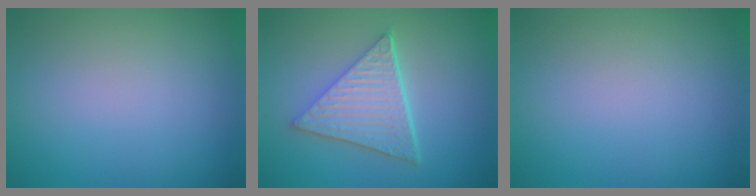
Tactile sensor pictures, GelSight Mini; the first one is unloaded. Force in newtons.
{"total": 5.9, "press": 4.4, "slide": 3.9}
{"total": 0.0}